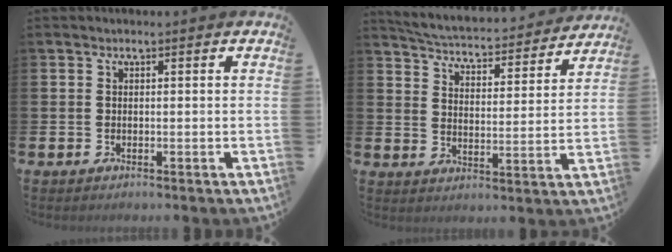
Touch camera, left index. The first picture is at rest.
{"total": 4.8, "force": [4.7, 0.6, 0.6], "torque": [-0.038, -0.043, 0.076]}